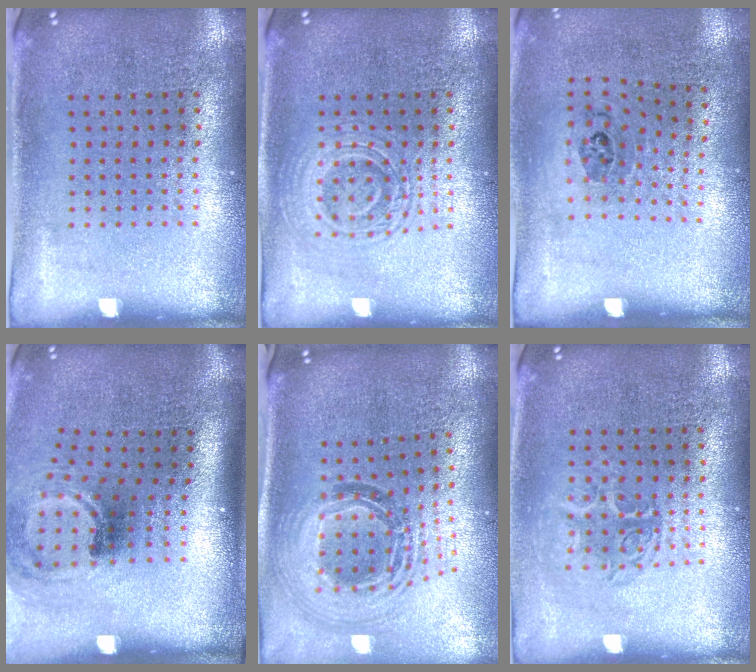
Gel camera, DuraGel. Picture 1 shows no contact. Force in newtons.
{"total": 2.9, "press": 2.8, "slide": 0.6}
{"total": 1.1, "press": 0.7, "slide": 0.9}
{"total": 2.0, "press": 1.3, "slide": 1.5}
{"total": 1.6, "press": 1.4, "slide": 0.8}
{"total": 1.2, "press": 1.1, "slide": 0.5}